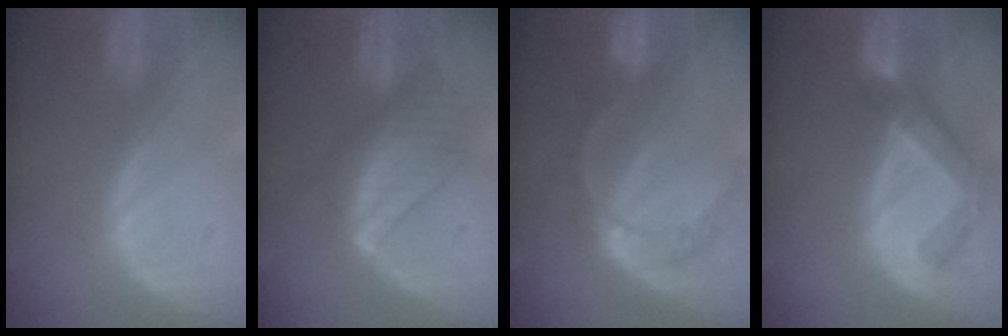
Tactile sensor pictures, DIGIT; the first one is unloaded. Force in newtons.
{"total": 7.4, "press": 7.4, "slide": 0.1}
{"total": 7.7, "press": 6.4, "slide": 4.3}
{"total": 7.1, "press": 6.2, "slide": 3.5}